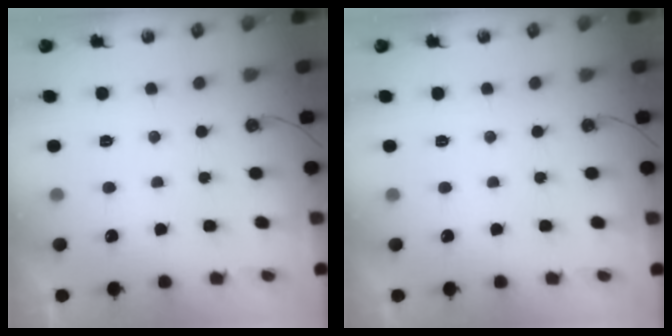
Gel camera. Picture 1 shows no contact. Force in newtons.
{"total": 0.0}